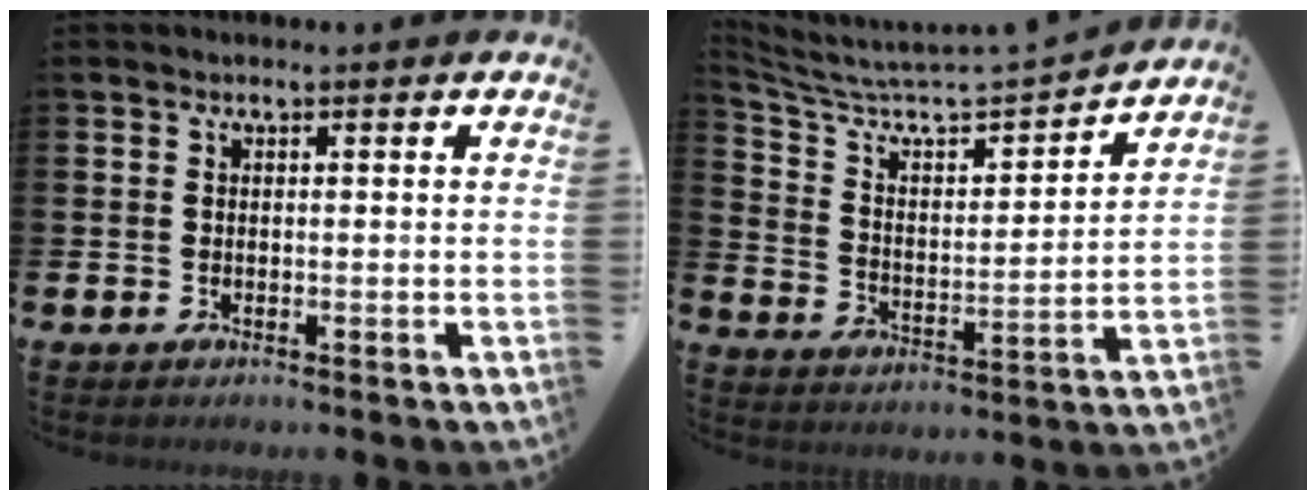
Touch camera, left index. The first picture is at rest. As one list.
[{"total": 6.4, "force": [5.9, 1.1, 2.1], "torque": [-0.072, -0.053, 0.093]}]